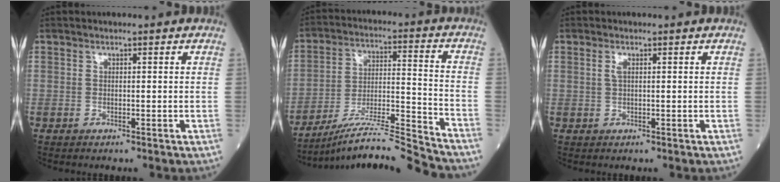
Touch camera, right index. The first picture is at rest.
{"total": 14.8, "force": [-13.9, -2.5, 4.4], "torque": [-0.066, 0.017, -0.244]}
{"total": 1.1, "force": [0.4, 0.3, 1.0], "torque": [-0.025, 0.001, 0.006]}